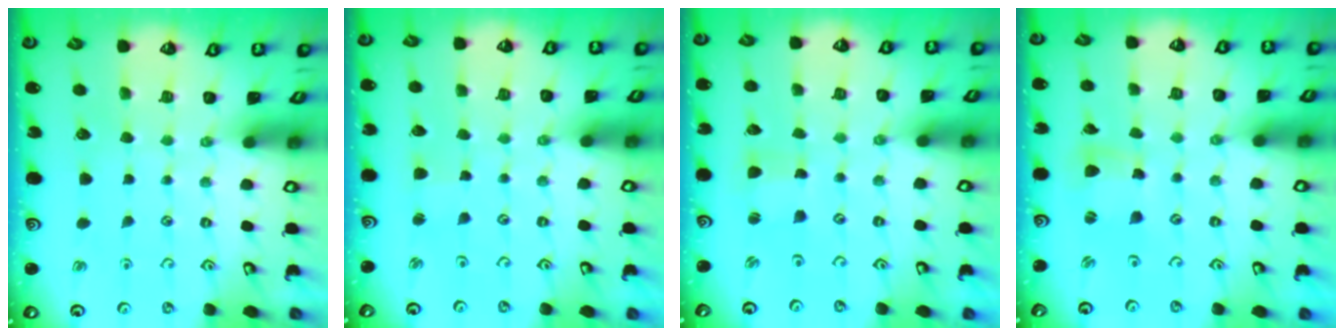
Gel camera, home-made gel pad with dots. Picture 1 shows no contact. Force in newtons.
{"total": 2.3, "press": 2.3, "slide": 0.2}
{"total": 1.0, "press": 1.0, "slide": 0.0}
{"total": 4.2, "press": 4.1, "slide": 0.4}